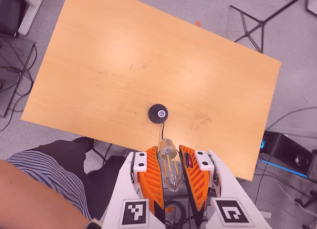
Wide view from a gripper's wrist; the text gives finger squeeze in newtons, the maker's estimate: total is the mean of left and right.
{"total": 20.3, "left": 21.6, "right": 19.1}